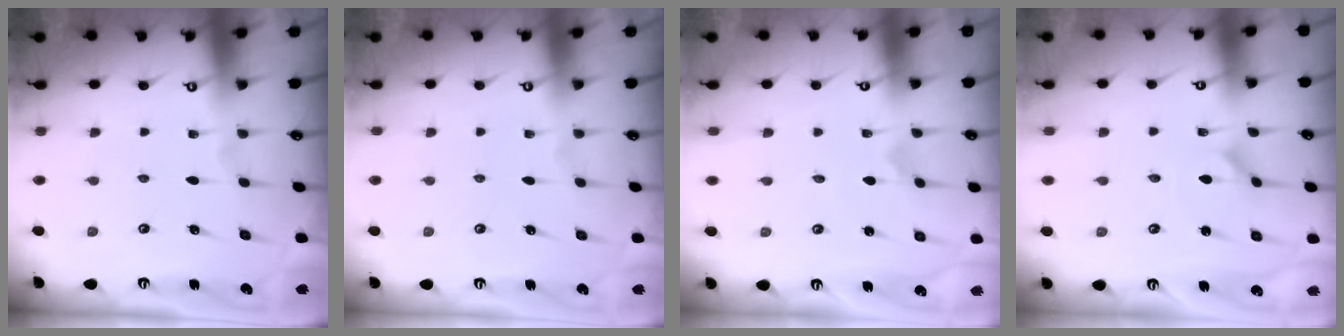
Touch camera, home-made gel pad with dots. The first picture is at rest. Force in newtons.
{"total": 0.0}
{"total": 0.0}
{"total": 1.7, "press": 1.6, "slide": 0.3}